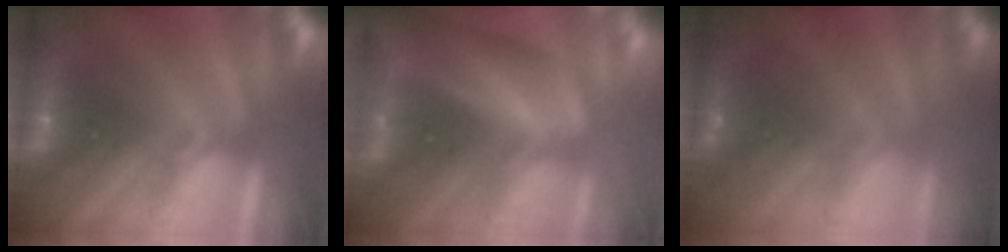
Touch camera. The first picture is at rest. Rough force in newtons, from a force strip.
{"total": 3.8}
{"total": 10.2}